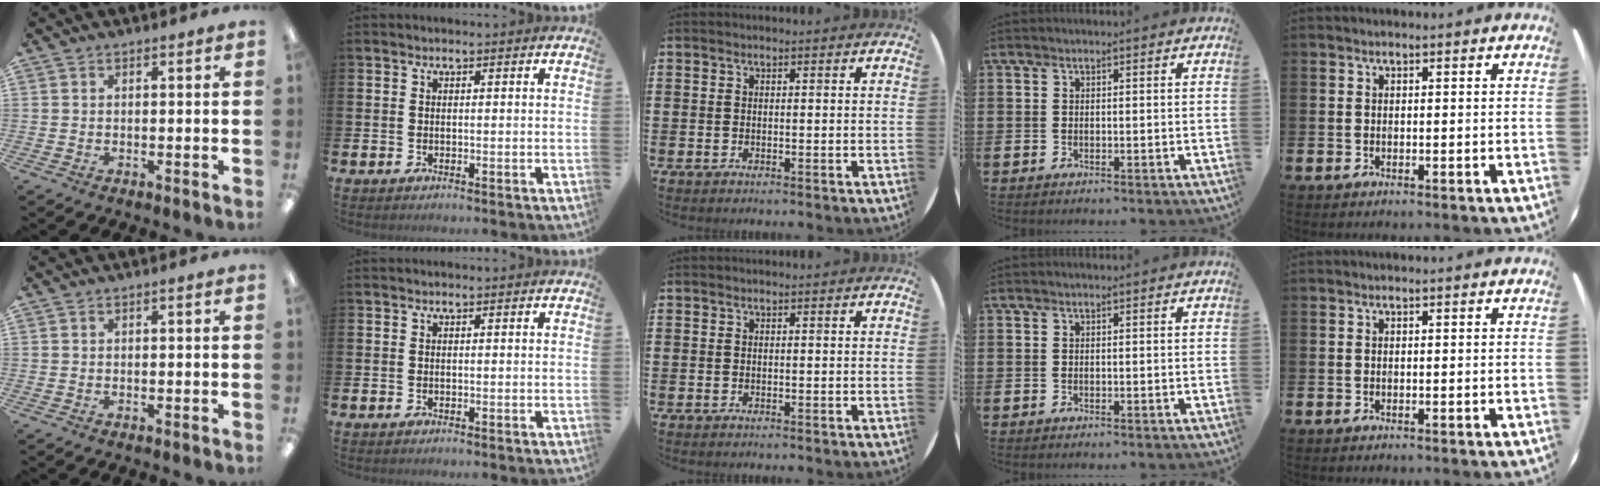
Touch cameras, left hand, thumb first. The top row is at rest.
{}